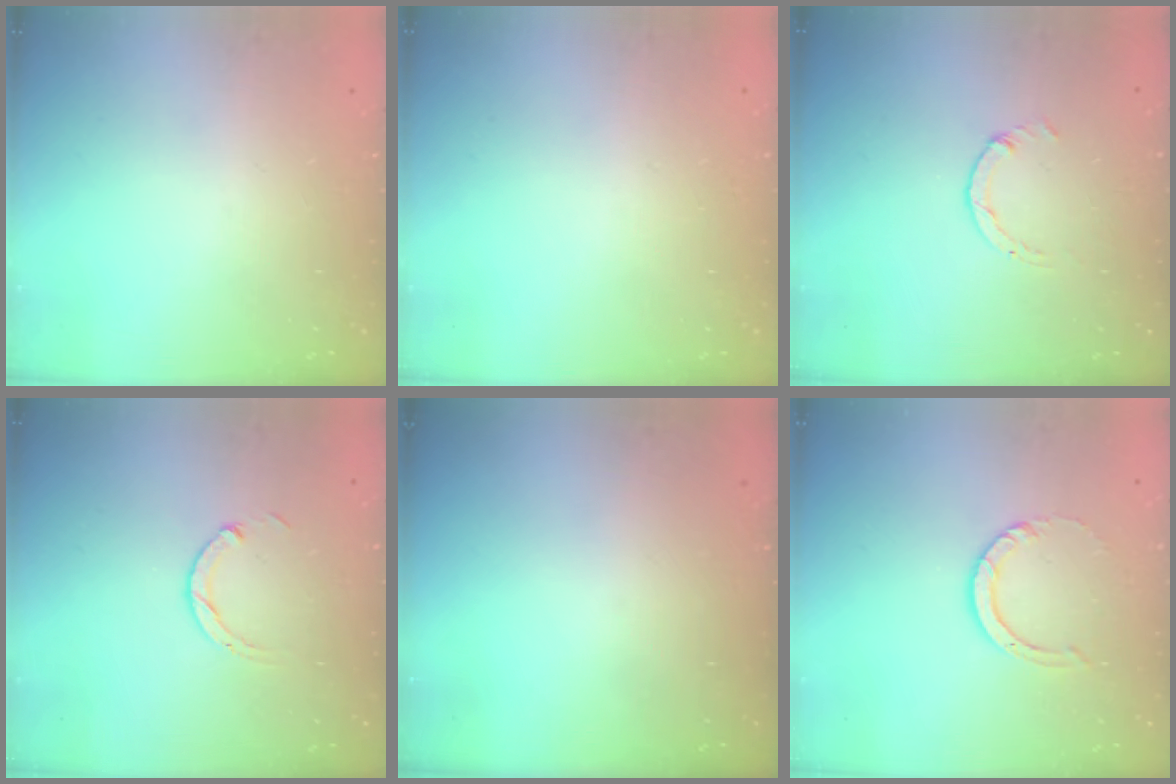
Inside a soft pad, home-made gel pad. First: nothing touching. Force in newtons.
{"total": 2.7, "press": 2.7, "slide": 0.2}
{"total": 0.7, "press": 0.7, "slide": 0.2}
{"total": 3.0, "press": 2.9, "slide": 0.4}
{"total": 0.0}
{"total": 4.7, "press": 4.7, "slide": 0.4}